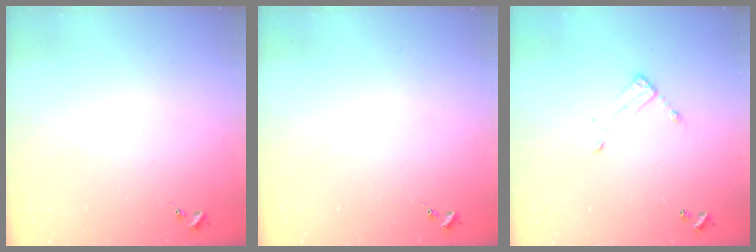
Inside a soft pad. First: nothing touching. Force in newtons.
{"total": 0.0}
{"total": 7.1, "press": 7.1, "slide": 0.5}